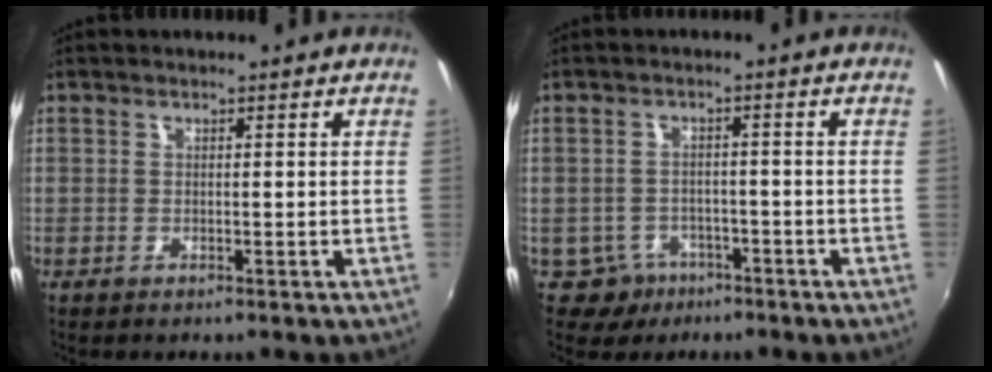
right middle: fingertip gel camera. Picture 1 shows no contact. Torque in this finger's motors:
{"motor_torque": [-0.29, -0.18, -0.11, -0.03]}